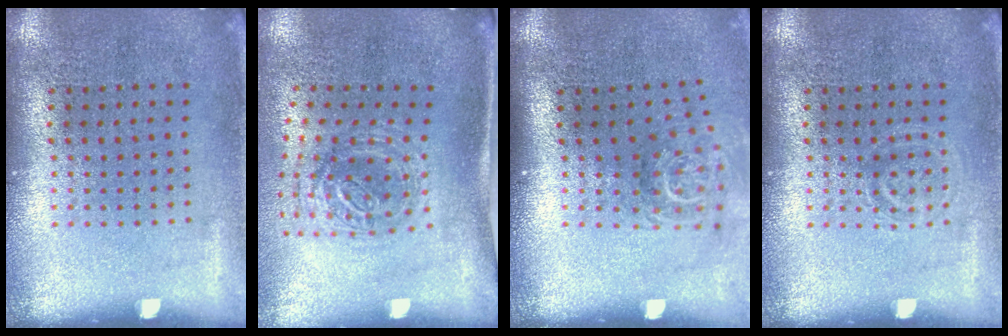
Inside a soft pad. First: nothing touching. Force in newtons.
{"total": 1.2, "press": 1.1, "slide": 0.6}
{"total": 1.8, "press": 1.2, "slide": 1.3}
{"total": 1.0, "press": 0.9, "slide": 0.3}